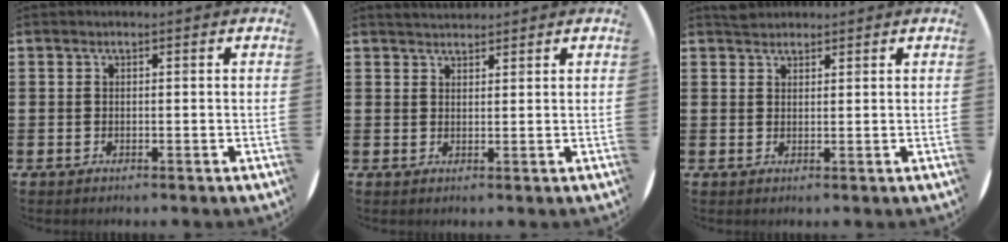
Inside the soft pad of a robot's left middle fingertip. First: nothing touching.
{"total": 2.0, "force": [1.9, 0.4, 0.1], "torque": [-0.005, 0.001, 0.037]}
{"total": 1.7, "force": [1.6, 0.6, 0.0], "torque": [0.006, 0.002, 0.030]}